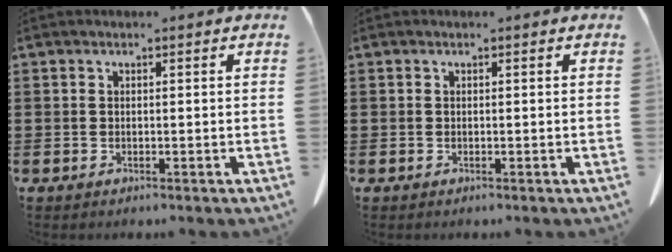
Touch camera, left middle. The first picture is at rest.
{"total": 0.0}